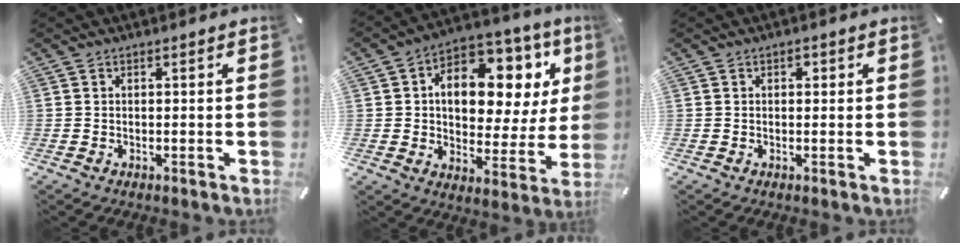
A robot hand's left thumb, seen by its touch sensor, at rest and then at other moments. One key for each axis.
{"total": 15.2, "fx": 5.5, "fy": 9.5, "fz": 10.5, "tx": -0.163, "ty": -0.034, "tz": 0.094}
{"total": 1.0, "fx": 0.3, "fy": 0.9, "fz": 0.5, "tx": -0.003, "ty": 0.002, "tz": 0.002}